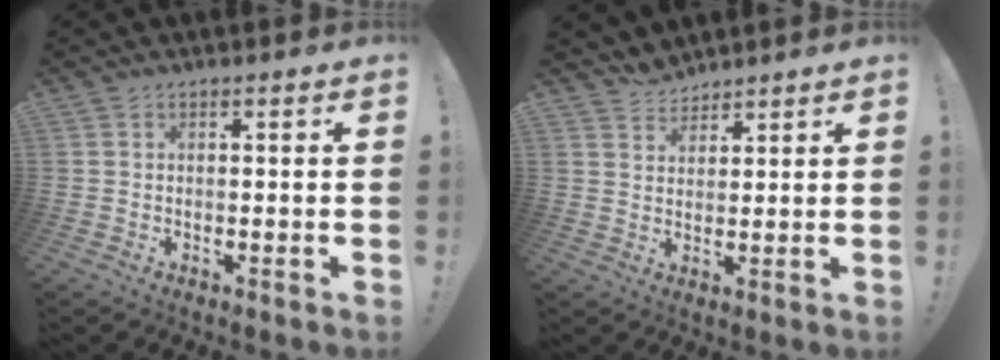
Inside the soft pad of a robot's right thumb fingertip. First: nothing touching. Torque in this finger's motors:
{"motor_torque": [-0.64, 0.06, -0.22, 0.25, -0.10]}